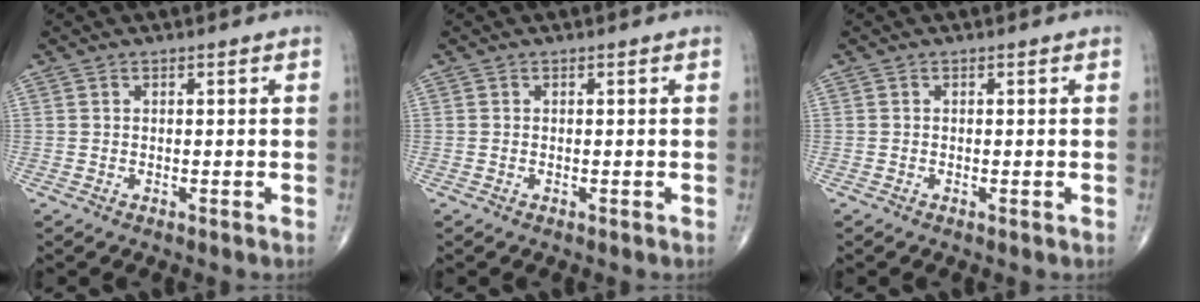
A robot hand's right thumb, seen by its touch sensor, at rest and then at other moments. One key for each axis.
{"total": 0.0}
{"total": 0.0}